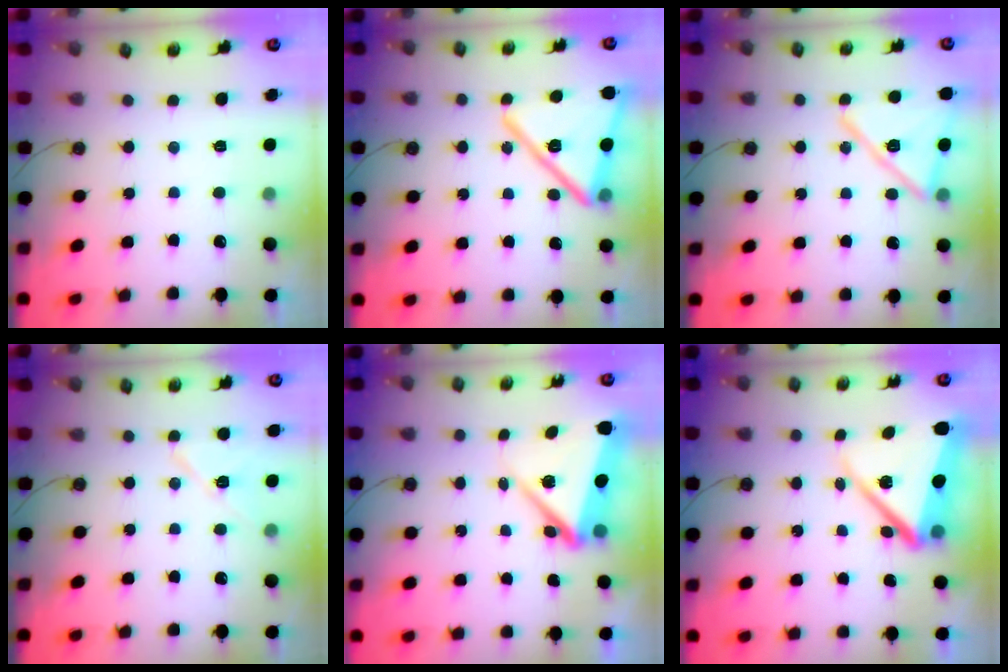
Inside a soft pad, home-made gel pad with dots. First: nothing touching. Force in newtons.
{"total": 20.6, "press": 20.5, "slide": 1.4}
{"total": 15.8, "press": 15.8, "slide": 0.5}
{"total": 8.8, "press": 8.7, "slide": 1.7}
{"total": 10.0, "press": 9.9, "slide": 1.5}
{"total": 13.1, "press": 12.9, "slide": 1.8}